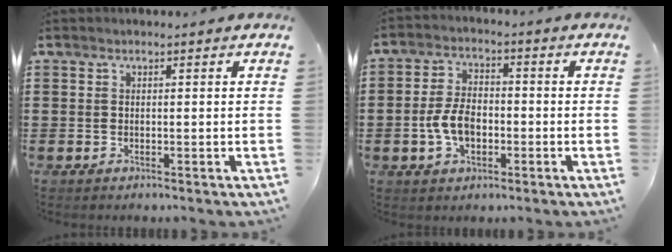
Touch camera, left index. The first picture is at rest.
{"total": 6.3, "force": [-1.6, 3.7, 4.8], "torque": [-0.111, 0.002, -0.035]}